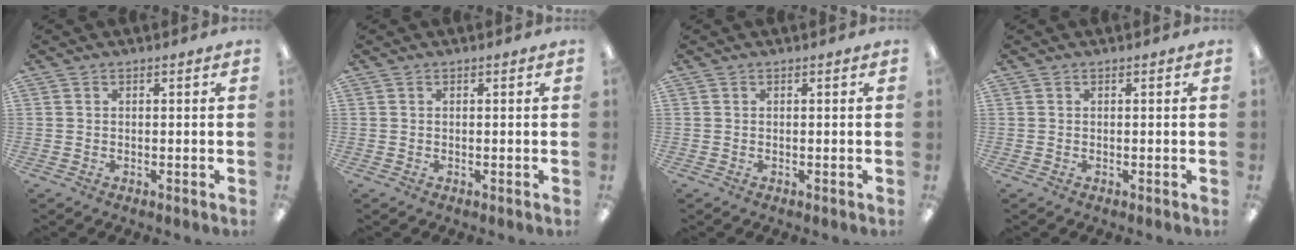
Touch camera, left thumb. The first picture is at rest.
{"total": 0.0}
{"total": 0.0}
{"total": 0.0}